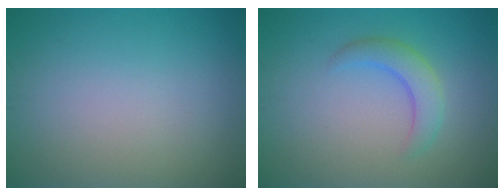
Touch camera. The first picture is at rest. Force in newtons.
{"total": 2.9, "press": 2.9, "slide": 0.1}